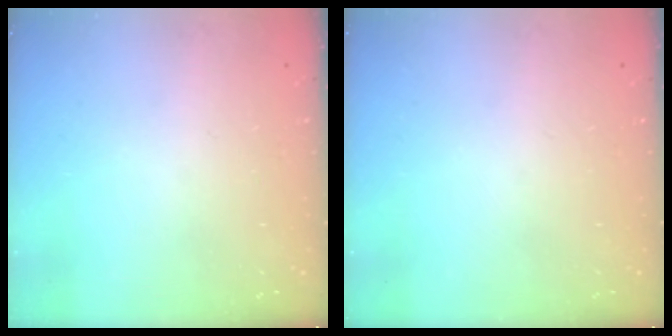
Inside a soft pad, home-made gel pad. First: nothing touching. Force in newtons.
{"total": 0.0}